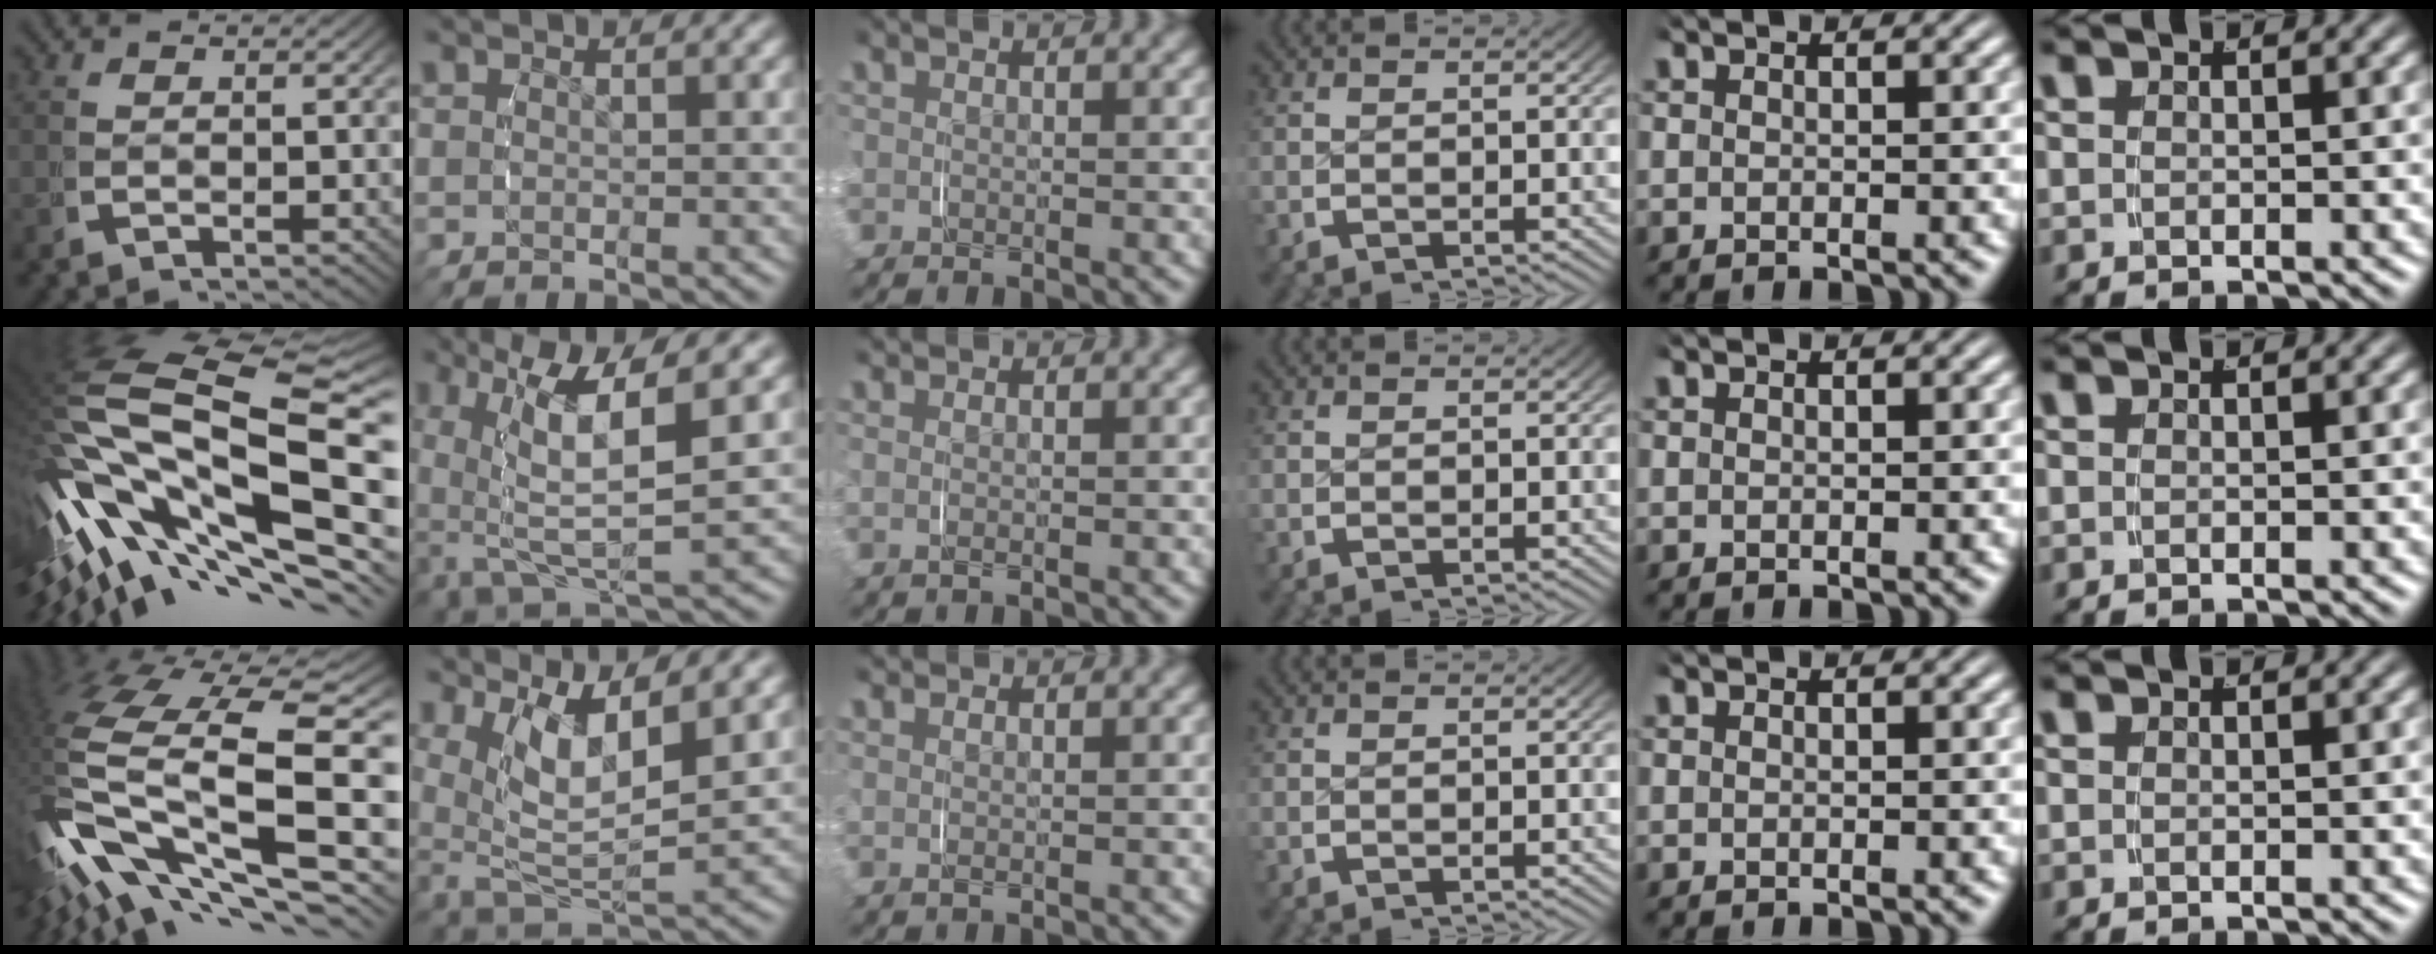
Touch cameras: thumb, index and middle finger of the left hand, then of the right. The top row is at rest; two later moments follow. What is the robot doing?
{"motion": "grasp_and_lifting", "object": "shoes"}